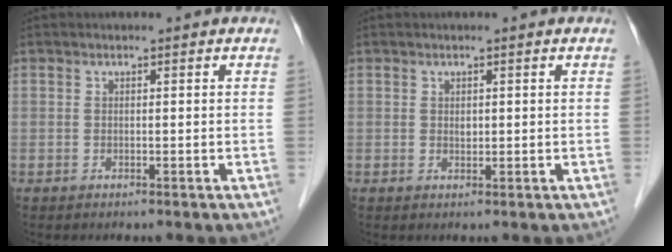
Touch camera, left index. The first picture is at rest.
{"total": 0.8, "force": [0.2, 0.5, 0.5], "torque": [-0.008, 0.000, 0.005]}